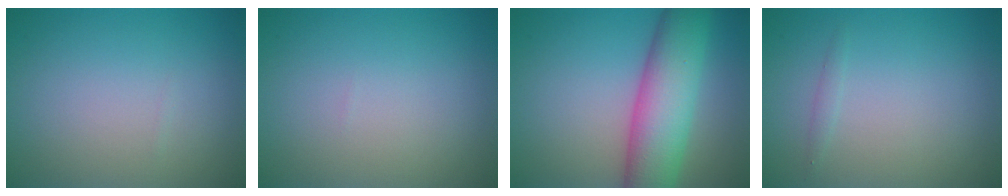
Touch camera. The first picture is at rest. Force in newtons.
{"total": 0.0}
{"total": 8.6, "press": 8.6, "slide": 0.4}
{"total": 0.6, "press": 0.6, "slide": 0.0}